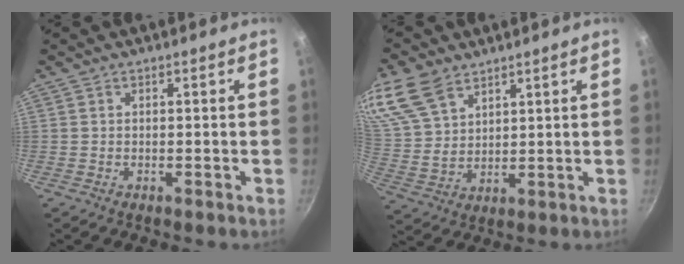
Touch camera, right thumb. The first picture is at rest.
{"total": 13.9, "force": [8.8, 8.3, 6.8], "torque": [-0.141, -0.004, 0.188]}